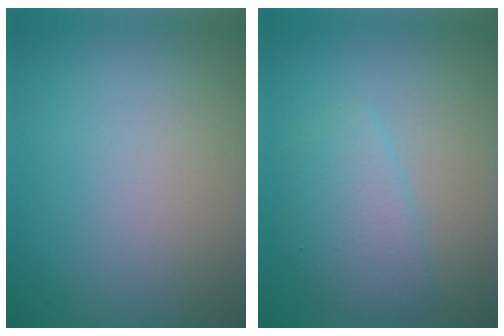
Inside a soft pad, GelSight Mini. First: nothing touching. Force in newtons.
{"total": 3.3, "press": 3.3, "slide": 0.1}